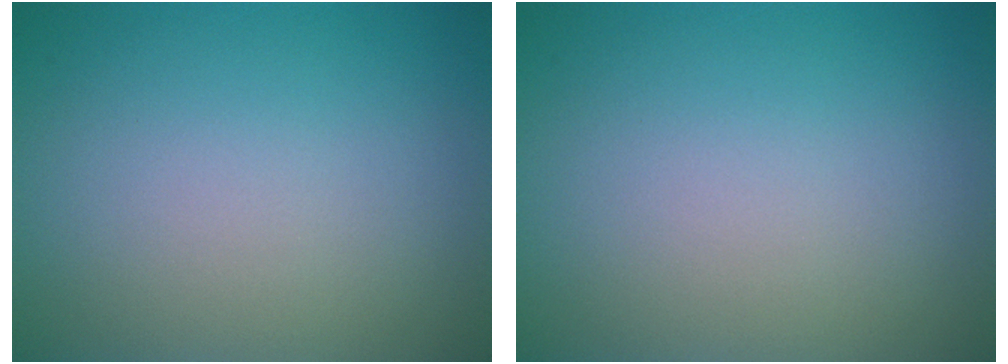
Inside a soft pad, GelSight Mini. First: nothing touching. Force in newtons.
{"total": 0.0}